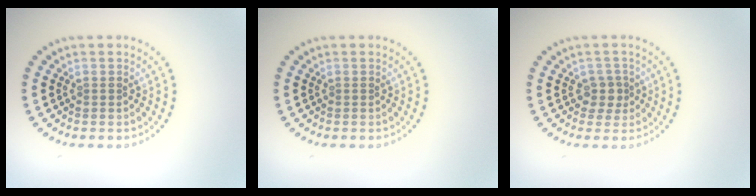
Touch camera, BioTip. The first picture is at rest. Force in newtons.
{"total": 0.0}
{"total": 1.7, "press": 1.4, "slide": 1.0}